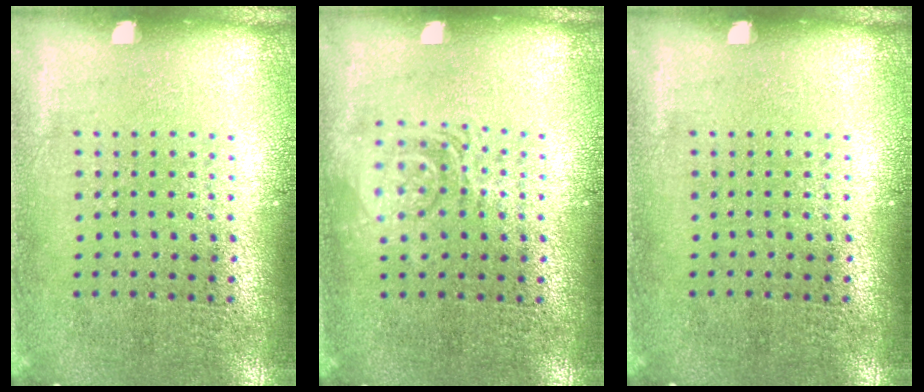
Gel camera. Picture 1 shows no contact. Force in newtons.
{"total": 1.3, "press": 1.2, "slide": 0.3}
{"total": 0.0}